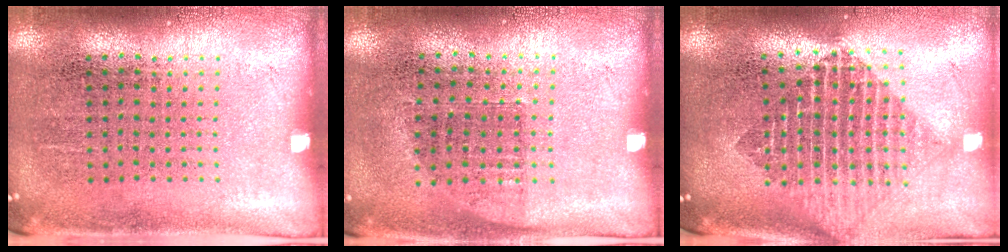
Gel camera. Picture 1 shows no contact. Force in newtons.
{"total": 0.7, "press": 0.6, "slide": 0.3}
{"total": 1.9, "press": 1.6, "slide": 1.1}